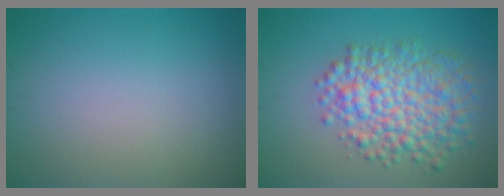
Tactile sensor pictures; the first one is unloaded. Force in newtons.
{"total": 6.8, "press": 6.8, "slide": 0.1}